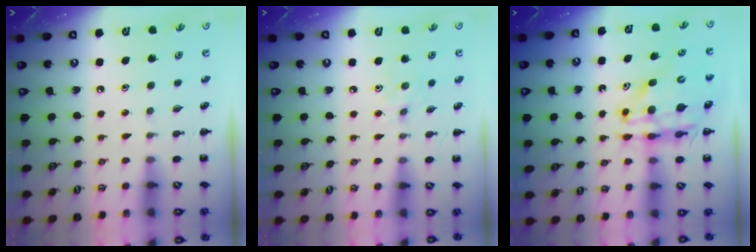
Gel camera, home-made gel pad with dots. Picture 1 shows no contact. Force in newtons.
{"total": 4.2, "press": 3.9, "slide": 1.5}
{"total": 13.6, "press": 13.1, "slide": 3.6}